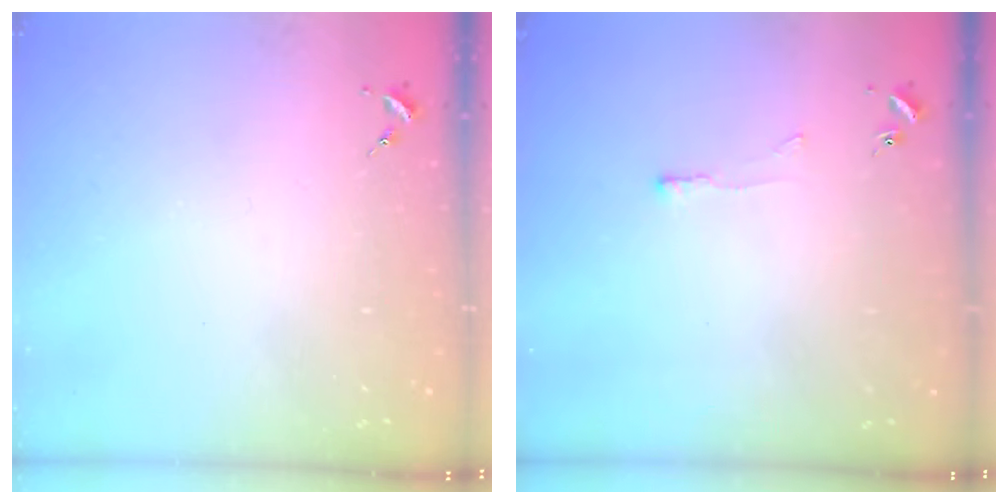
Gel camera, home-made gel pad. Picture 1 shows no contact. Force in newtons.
{"total": 3.3, "press": 3.3, "slide": 0.3}